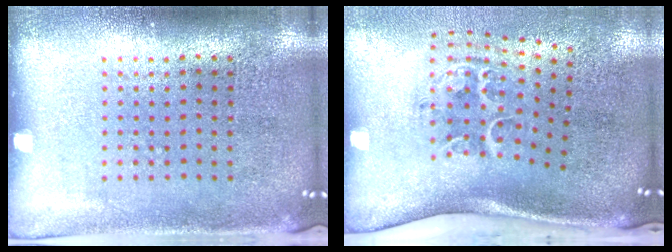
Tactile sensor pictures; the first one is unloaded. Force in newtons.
{"total": 2.1, "press": 1.3, "slide": 1.6}